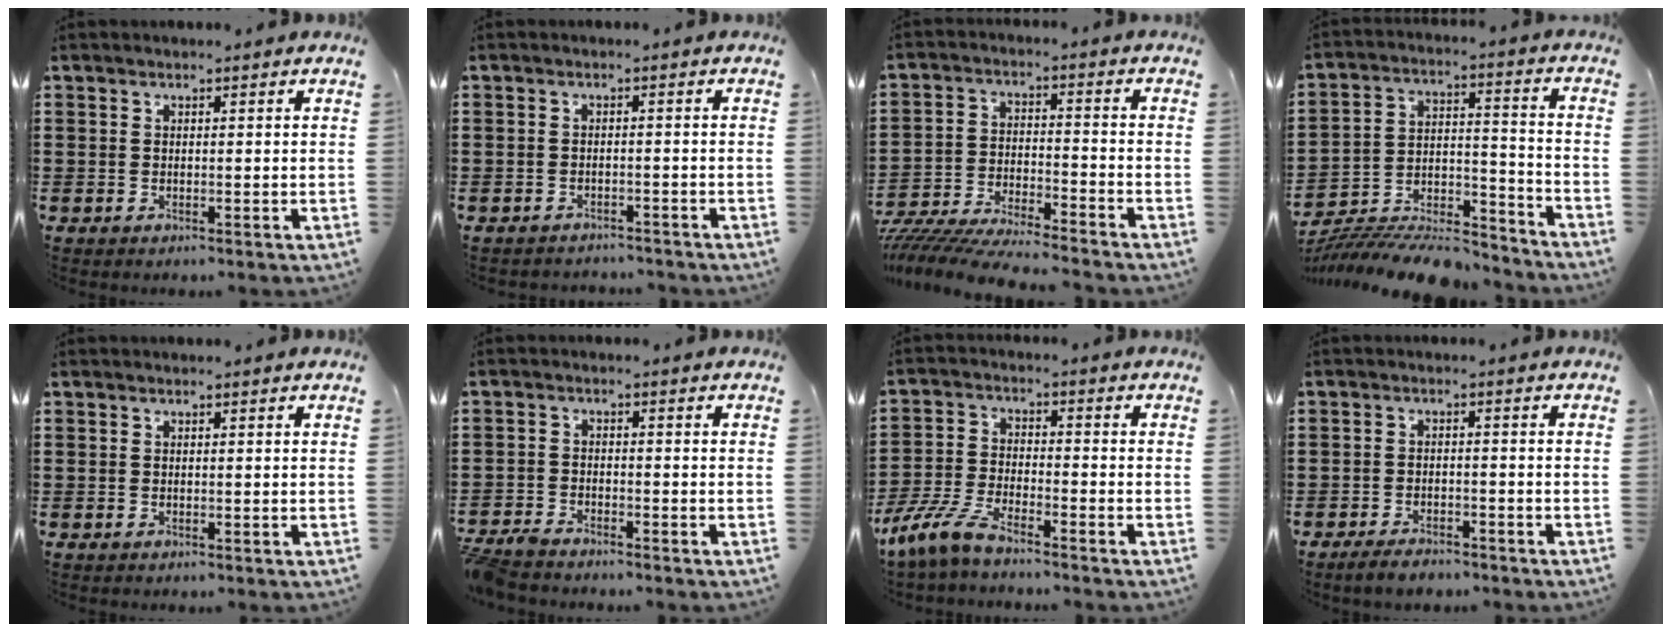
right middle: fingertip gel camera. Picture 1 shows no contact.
{"total": 1.7, "force": [-1.7, 0.2, -0.2], "torque": [-0.003, -0.001, -0.037]}
{"total": 7.4, "force": [-7.3, 0.0, 1.4], "torque": [-0.032, -0.001, -0.145]}
{"total": 9.9, "force": [-9.6, 1.3, 2.2], "torque": [-0.024, 0.027, -0.186]}
{"total": 0.0}
{"total": 2.9, "force": [-2.9, 0.3, 0.4], "torque": [-0.025, -0.002, -0.064]}
{"total": 7.1, "force": [-6.0, 0.7, 3.7], "torque": [-0.106, -0.018, -0.123]}
{"total": 2.9, "force": [-2.6, 0.6, 1.1], "torque": [-0.028, 0.001, -0.055]}